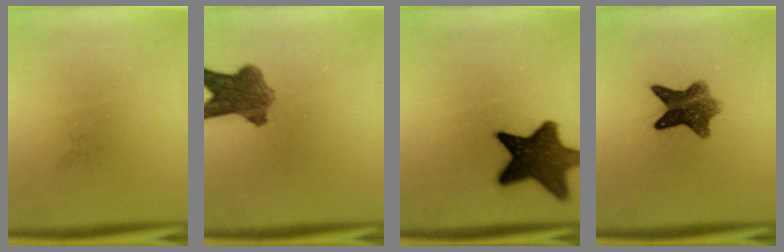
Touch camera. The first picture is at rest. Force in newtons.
{"total": 7.8}
{"total": 13.6}
{"total": 8.0}